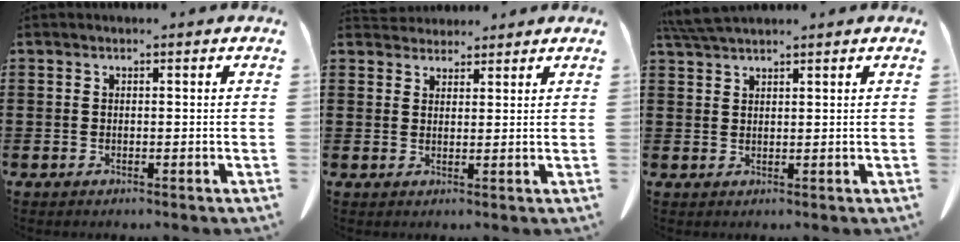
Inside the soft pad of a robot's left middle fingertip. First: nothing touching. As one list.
[{"total": 2.8, "force": [2.7, 0.8, 0.1], "torque": [-0.010, -0.003, 0.052]}, {"total": 3.6, "force": [3.1, 0.3, 1.7], "torque": [-0.042, -0.001, 0.060]}]